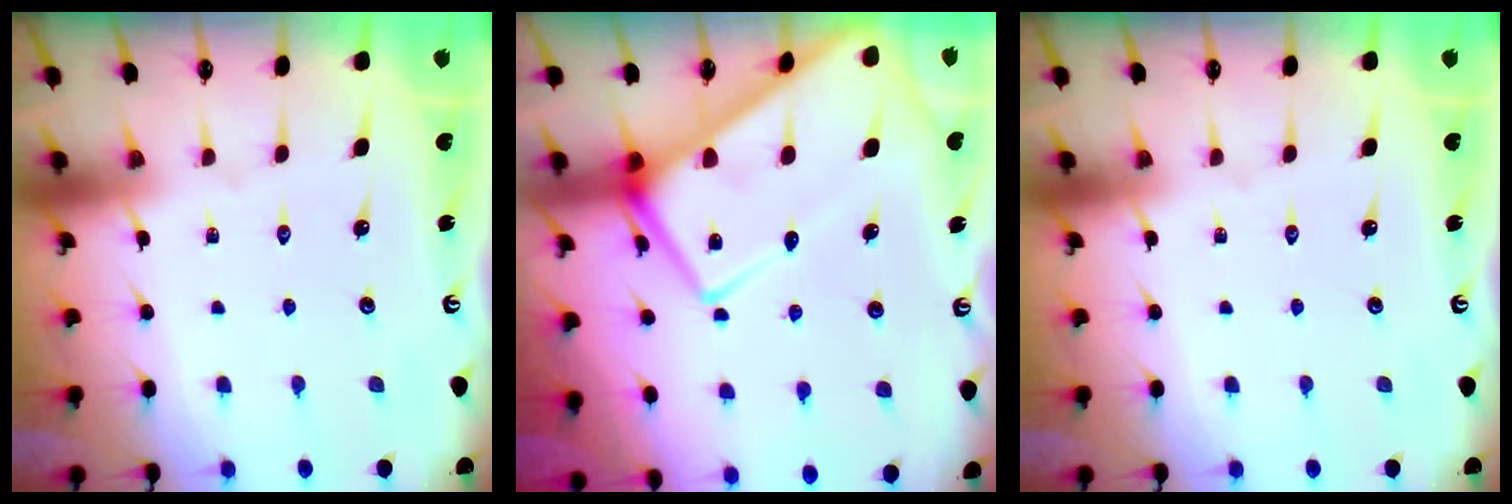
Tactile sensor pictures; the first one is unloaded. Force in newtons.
{"total": 16.2, "press": 16.1, "slide": 1.6}
{"total": 0.0}